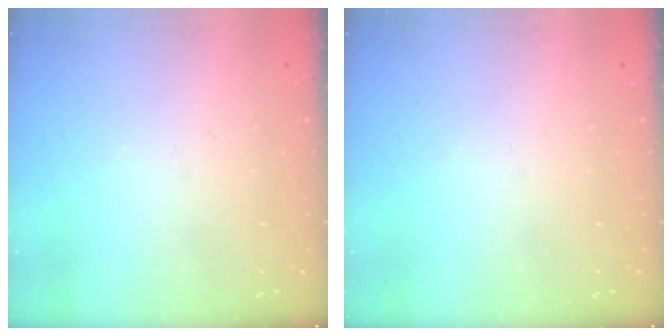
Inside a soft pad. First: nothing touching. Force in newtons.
{"total": 0.0}